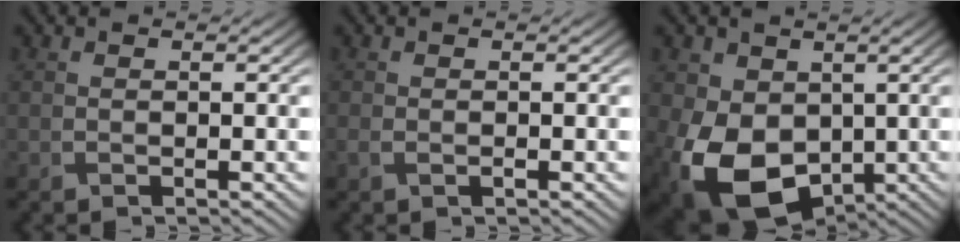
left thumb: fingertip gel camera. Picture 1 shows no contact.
{"total": 1.0, "force": [-0.4, 0.5, 0.7], "torque": [-0.021, -0.002, -0.005]}
{"total": 13.0, "force": [-2.3, 9.5, 8.6], "torque": [-0.196, -0.030, -0.033]}